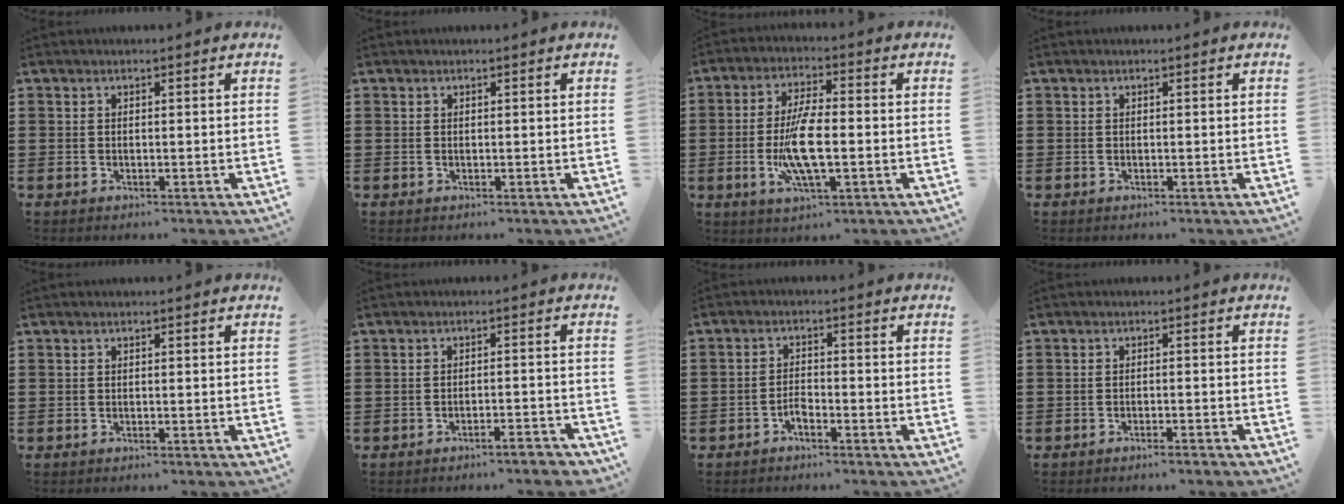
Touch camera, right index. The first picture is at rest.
{"total": 0.0}
{"total": 9.0, "force": [-1.6, 2.5, 8.5], "torque": [-0.183, -0.013, -0.034]}
{"total": 0.0}
{"total": 0.0}
{"total": 3.0, "force": [-2.7, 0.1, 1.2], "torque": [-0.021, -0.001, -0.054]}
{"total": 1.9, "force": [-1.4, 0.8, 1.0], "torque": [-0.024, 0.004, -0.030]}
{"total": 1.1, "force": [-1.1, 0.0, 0.2], "torque": [-0.007, 0.002, -0.022]}